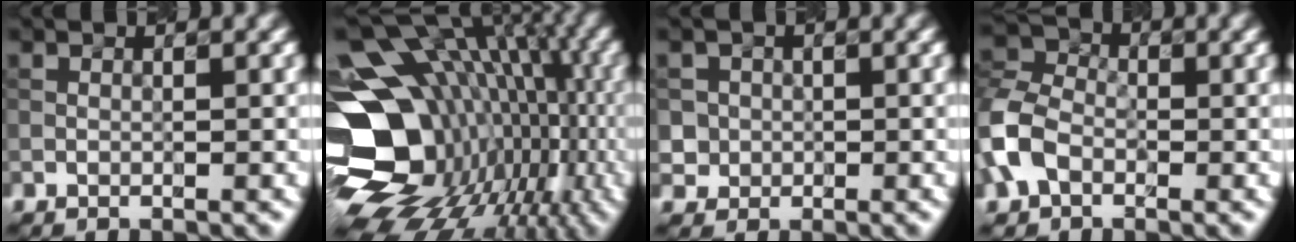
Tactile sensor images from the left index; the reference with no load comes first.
{"total": 19.2, "force": [-3.6, 14.4, 12.2], "torque": [-0.196, 0.000, -0.031]}
{"total": 2.3, "force": [0.0, 2.3, 0.2], "torque": [0.002, 0.006, 0.010]}
{"total": 4.8, "force": [-1.7, 3.5, 2.7], "torque": [-0.066, 0.009, -0.048]}